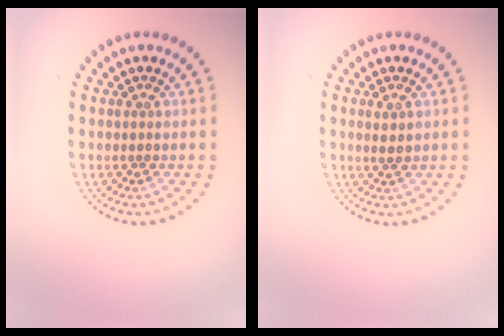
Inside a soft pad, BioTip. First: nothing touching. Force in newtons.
{"total": 1.1, "press": 1.1, "slide": 0.3}